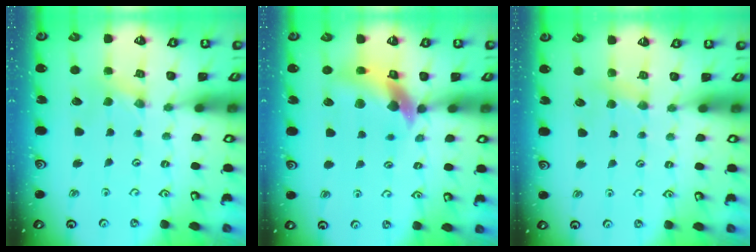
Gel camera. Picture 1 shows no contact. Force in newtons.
{"total": 11.2, "press": 11.1, "slide": 1.6}
{"total": 3.8, "press": 3.7, "slide": 0.8}